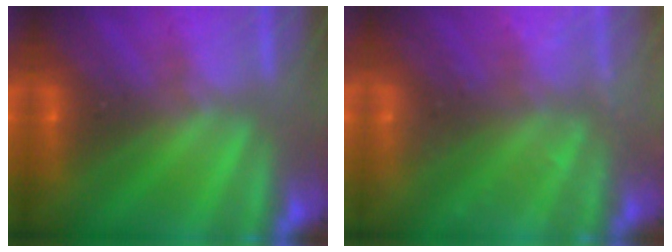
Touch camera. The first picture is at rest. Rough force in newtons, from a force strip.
{"total": 2.6}